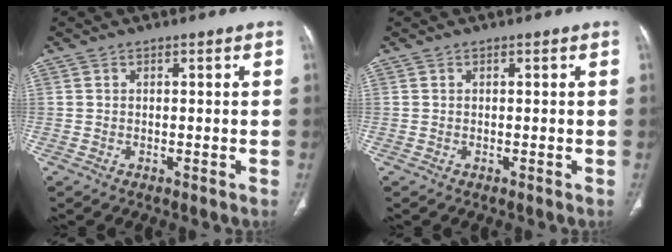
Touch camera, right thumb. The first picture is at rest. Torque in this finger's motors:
{"motor_torque": [-0.22, 0.21, 0.10, 0.10, 0.03]}